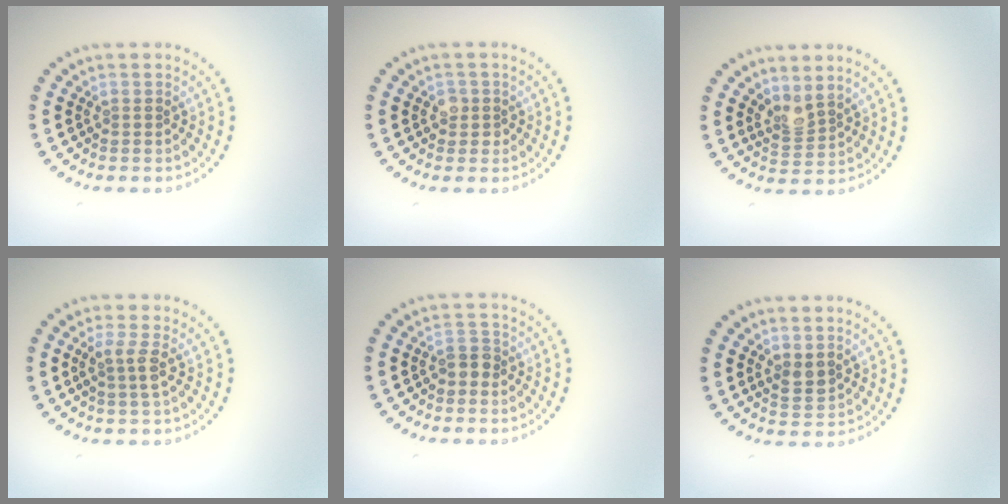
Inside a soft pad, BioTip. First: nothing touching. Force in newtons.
{"total": 1.4, "press": 1.3, "slide": 0.6}
{"total": 2.0, "press": 1.6, "slide": 1.3}
{"total": 1.9, "press": 1.6, "slide": 1.0}
{"total": 1.4, "press": 1.2, "slide": 0.7}
{"total": 1.7, "press": 1.6, "slide": 0.6}